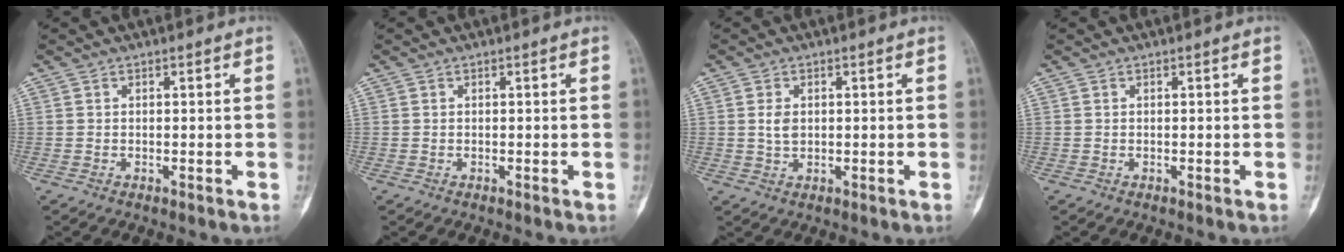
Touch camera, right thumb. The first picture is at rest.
{"total": 0.0}
{"total": 2.7, "force": [0.4, 1.8, 1.9], "torque": [-0.031, -0.001, 0.010]}
{"total": 0.0}